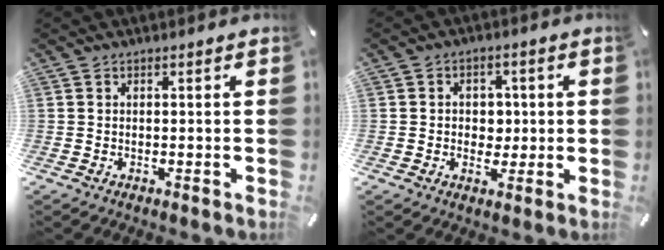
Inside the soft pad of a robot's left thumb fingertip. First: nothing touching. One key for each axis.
{"total": 5.3, "fx": -0.1, "fy": 4.6, "fz": 2.6, "tx": -0.024, "ty": -0.001, "tz": -0.008}